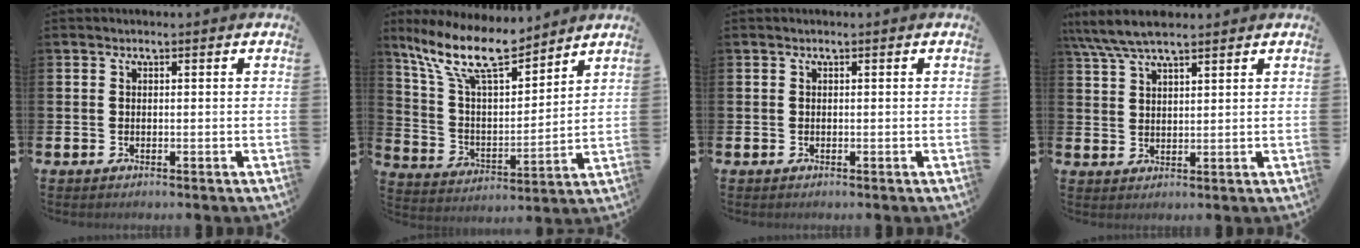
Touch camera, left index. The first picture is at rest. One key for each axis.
{"total": 12.6, "fx": 10.5, "fy": 3.1, "fz": 6.2, "tx": -0.153, "ty": -0.050, "tz": 0.188}
{"total": 0.0}
{"total": 6.4, "fx": 5.6, "fy": 1.4, "fz": 2.9, "tx": -0.068, "ty": -0.013, "tz": 0.102}